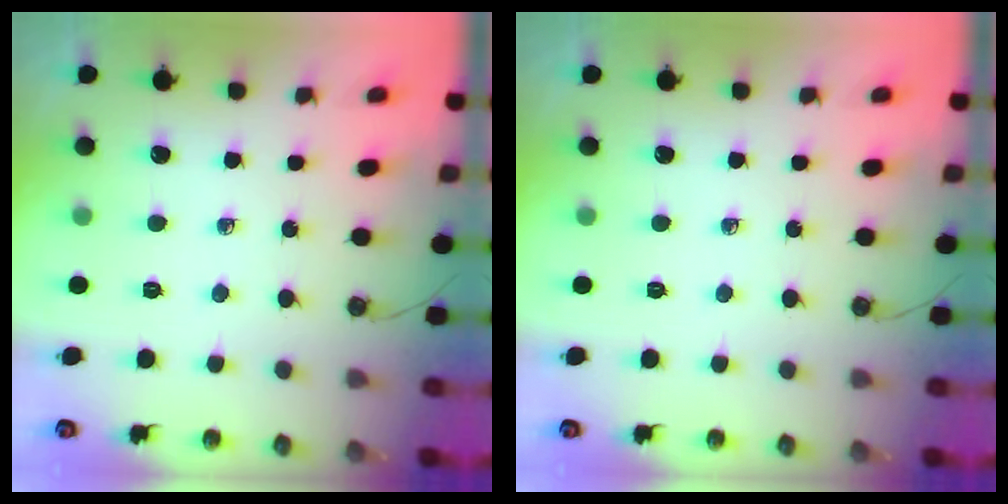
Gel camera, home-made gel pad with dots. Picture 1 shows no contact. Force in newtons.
{"total": 0.0}